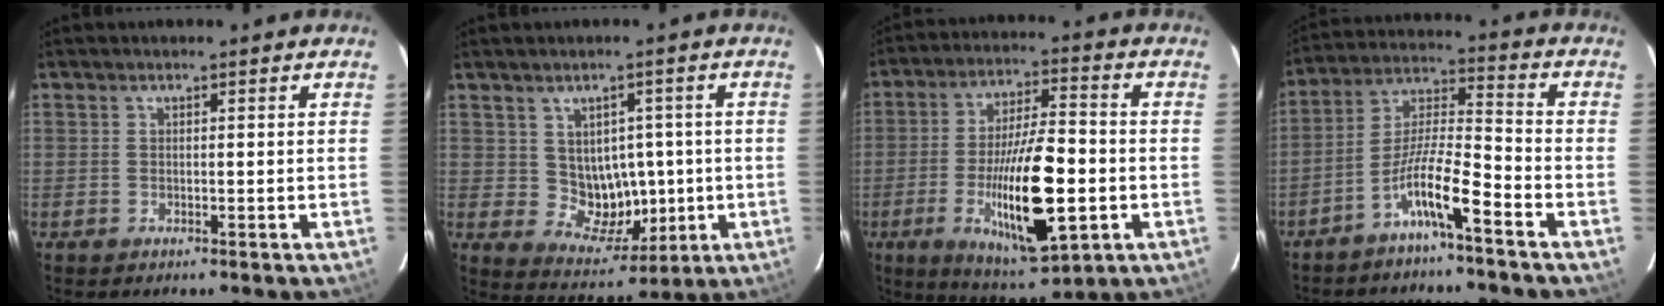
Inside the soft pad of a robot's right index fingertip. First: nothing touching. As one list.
[{"total": 8.0, "force": [0.3, 6.1, 5.2], "torque": [-0.073, 0.012, 0.028]}, {"total": 17.3, "force": [-4.3, 3.8, 16.3], "torque": [-0.291, -0.012, -0.062]}, {"total": 8.8, "force": [-5.5, 0.0, 6.9], "torque": [-0.136, 0.006, -0.108]}]